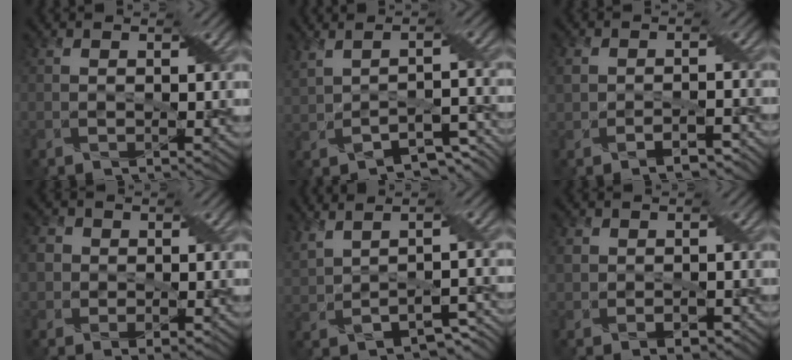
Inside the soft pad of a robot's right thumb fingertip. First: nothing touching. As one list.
[{"total": 5.7, "force": [-1.4, 2.1, 5.1], "torque": [-0.094, -0.003, -0.019]}, {"total": 4.4, "force": [-2.2, 2.9, 2.6], "torque": [-0.042, -0.009, -0.038]}, {"total": 5.6, "force": [-0.3, 4.9, 2.7], "torque": [-0.064, 0.008, -0.018]}, {"total": 6.4, "force": [1.0, 2.5, 5.9], "torque": [-0.124, -0.003, 0.033]}, {"total": 3.4, "force": [-0.4, 2.8, 1.8], "torque": [-0.042, -0.006, -0.002]}]